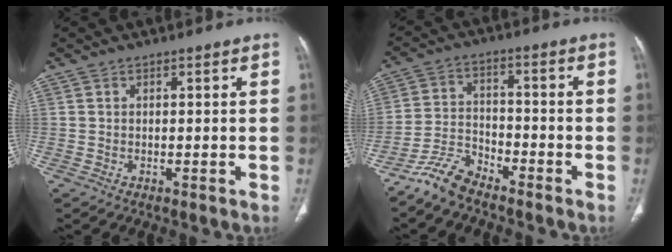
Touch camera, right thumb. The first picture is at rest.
{"total": 7.1, "force": [-6.2, 2.5, 2.5], "torque": [-0.055, 0.035, -0.128]}